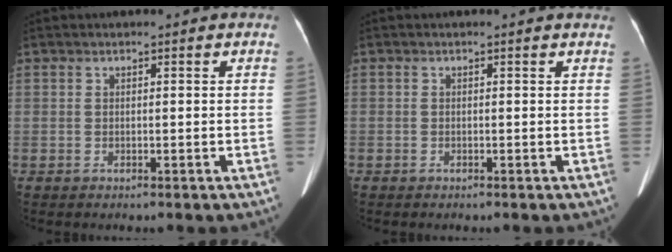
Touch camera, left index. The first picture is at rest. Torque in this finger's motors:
{"motor_torque": [-0.37, 0.64, -0.25, -0.21]}